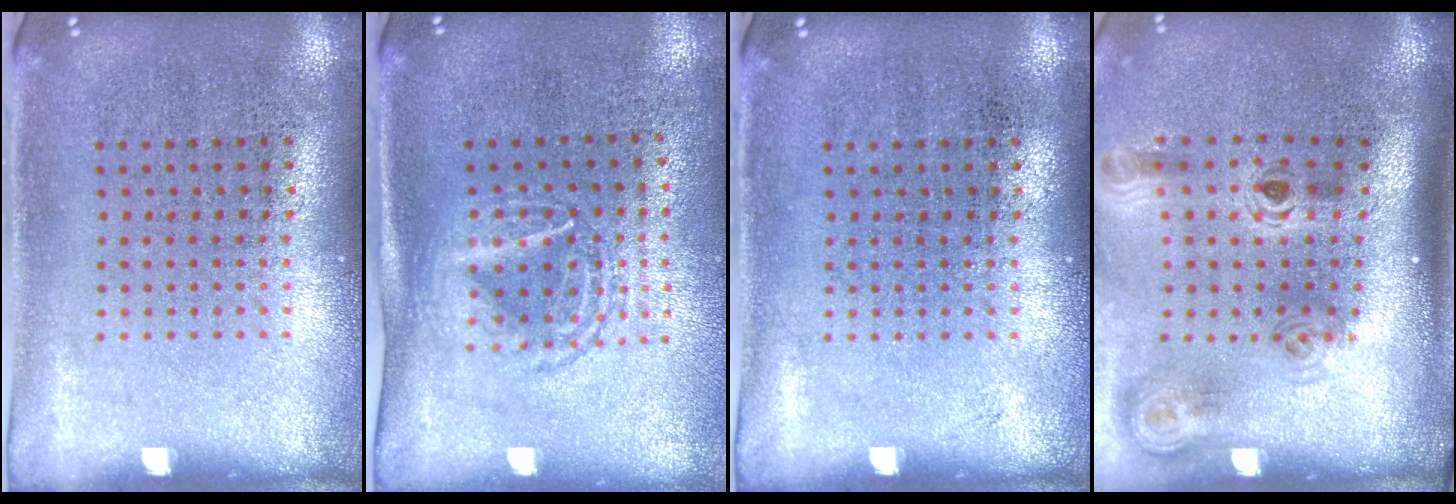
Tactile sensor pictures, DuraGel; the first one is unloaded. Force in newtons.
{"total": 1.6, "press": 1.3, "slide": 0.9}
{"total": 0.0}
{"total": 1.9, "press": 1.3, "slide": 1.5}